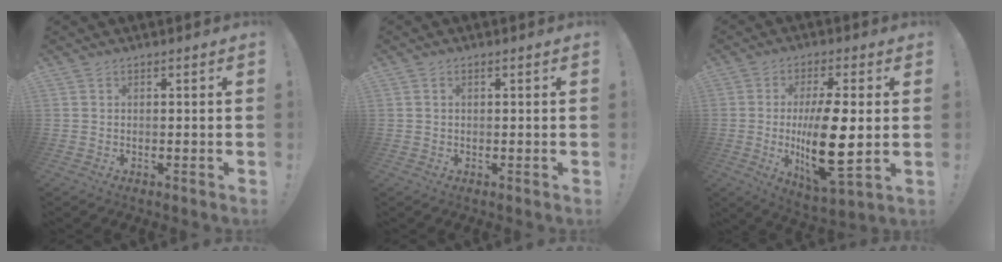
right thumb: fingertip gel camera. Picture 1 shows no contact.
{"total": 0.8, "force": [0.1, 0.4, 0.7], "torque": [-0.020, 0.006, 0.004]}
{"total": 16.5, "force": [-0.9, 5.2, 15.6], "torque": [-0.290, -0.020, -0.017]}